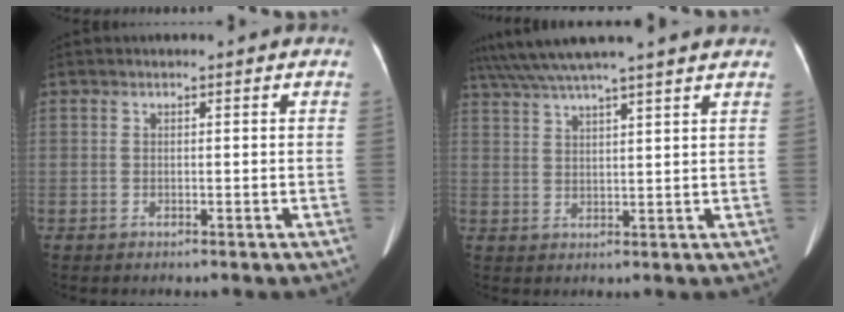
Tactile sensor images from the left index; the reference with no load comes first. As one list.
[{"total": 12.6, "force": [11.0, -1.0, 6.0], "torque": [-0.112, 0.036, 0.159]}]